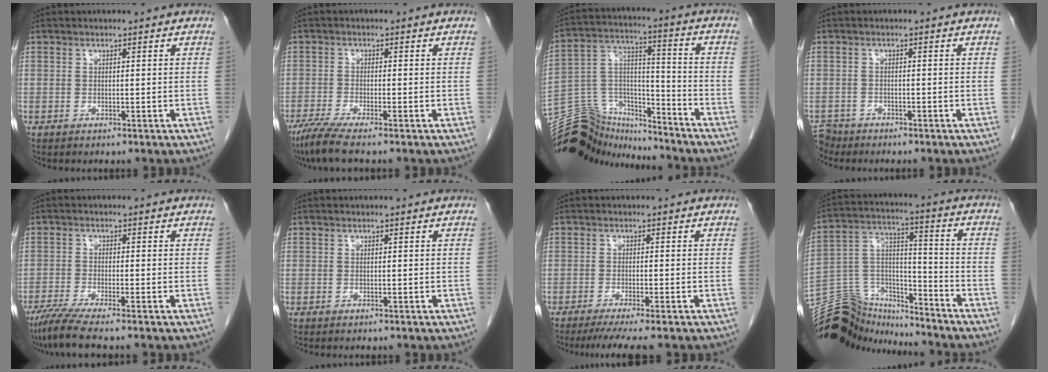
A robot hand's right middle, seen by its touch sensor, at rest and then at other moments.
{"total": 5.1, "force": [-3.9, -0.2, 3.3], "torque": [-0.061, -0.015, -0.075]}
{"total": 15.6, "force": [-14.9, 4.2, 1.4], "torque": [-0.037, 0.063, -0.256]}
{"total": 2.5, "force": [-2.3, 0.7, -0.4], "torque": [0.003, -0.006, -0.042]}
{"total": 5.4, "force": [-4.3, -0.6, 3.2], "torque": [-0.057, -0.018, -0.082]}
{"total": 0.0}
{"total": 6.3, "force": [-5.0, 0.4, 3.7], "torque": [-0.048, -0.013, -0.077]}
{"total": 14.5, "force": [-14.0, 3.6, 0.8], "torque": [-0.023, 0.062, -0.245]}